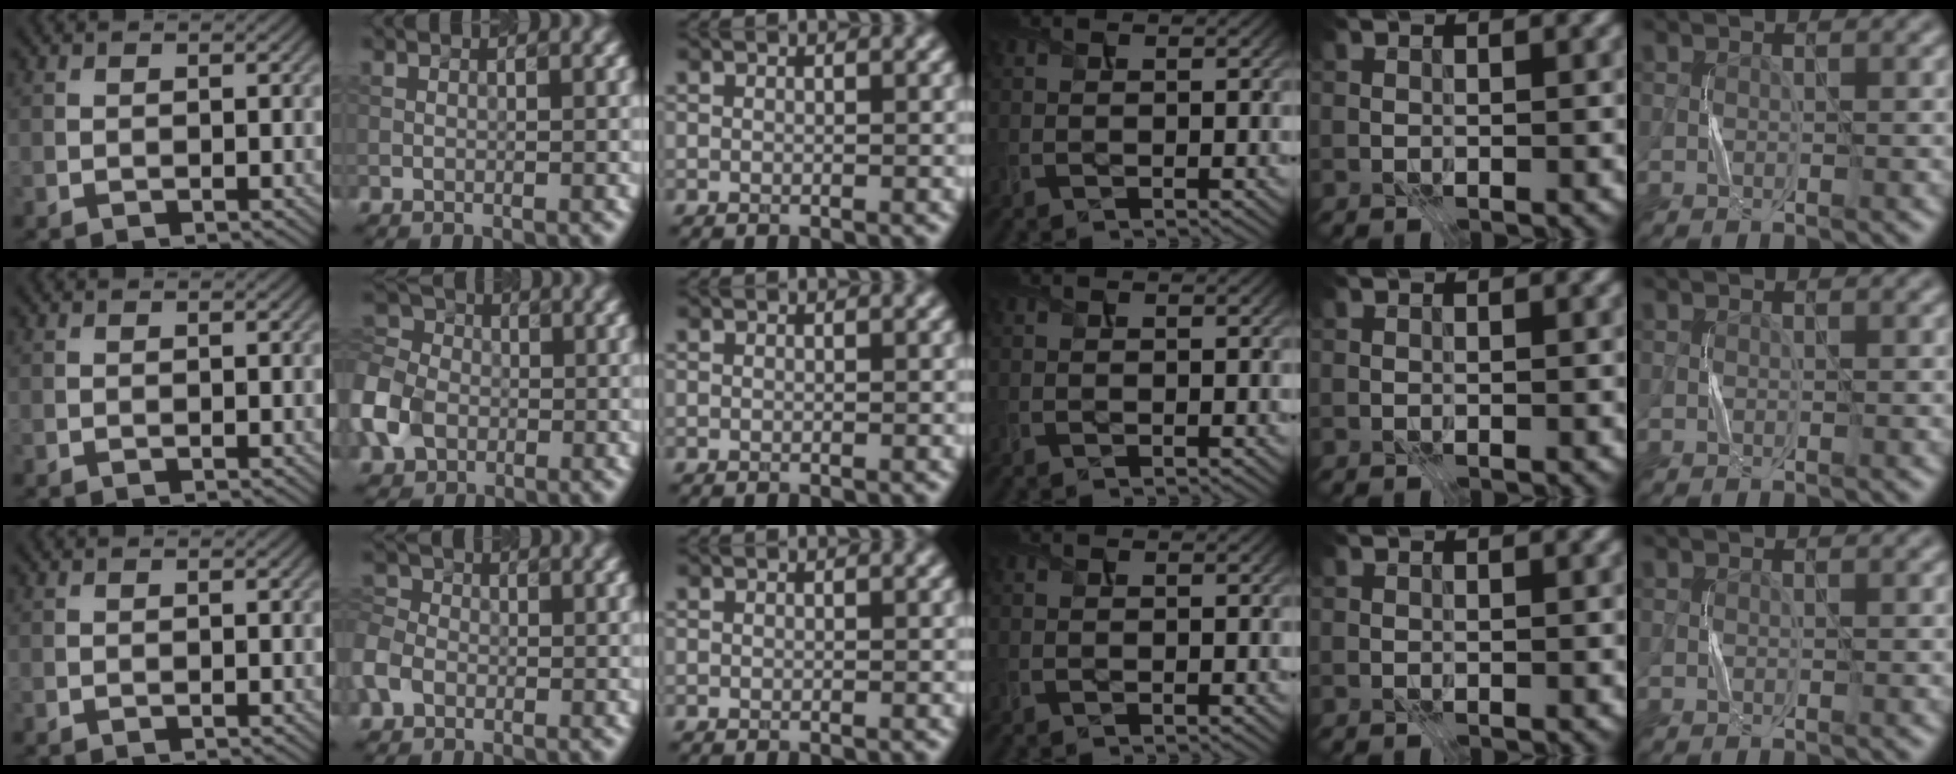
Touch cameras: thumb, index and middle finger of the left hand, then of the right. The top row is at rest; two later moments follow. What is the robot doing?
{"motion": "press", "object": "calculator"}